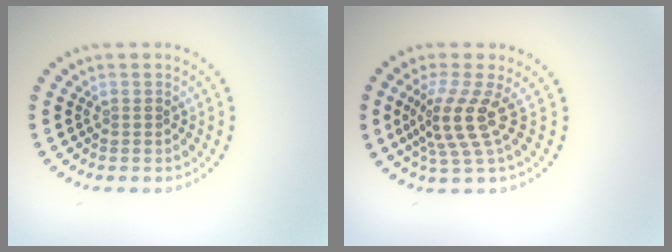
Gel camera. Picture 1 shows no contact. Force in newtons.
{"total": 3.9, "press": 2.7, "slide": 2.8}